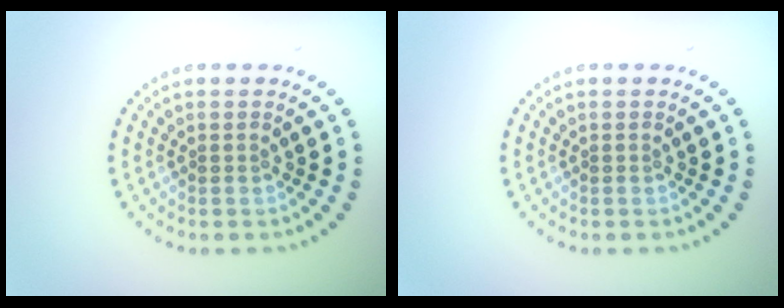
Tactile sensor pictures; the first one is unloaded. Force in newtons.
{"total": 0.0}